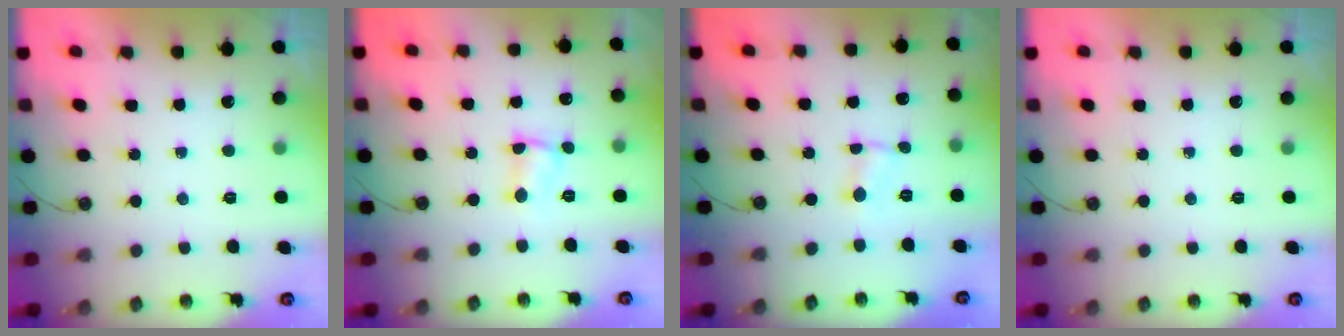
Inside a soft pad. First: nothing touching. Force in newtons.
{"total": 2.8, "press": 2.8, "slide": 0.3}
{"total": 0.7, "press": 0.7, "slide": 0.1}
{"total": 0.0}